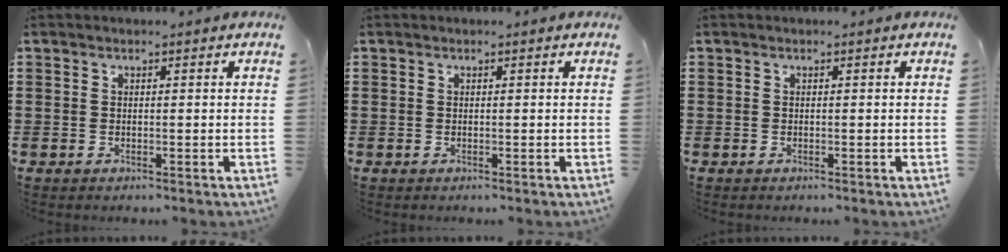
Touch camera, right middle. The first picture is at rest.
{"total": 0.0}
{"total": 0.0}